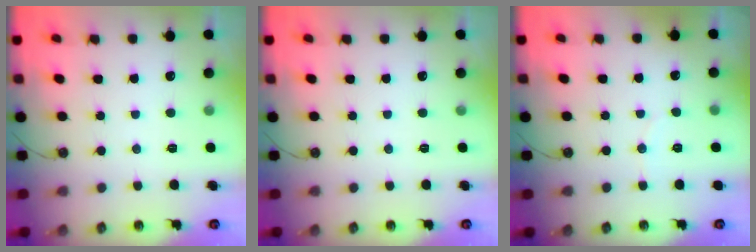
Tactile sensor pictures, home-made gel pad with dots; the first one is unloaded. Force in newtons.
{"total": 0.0}
{"total": 2.3, "press": 2.3, "slide": 0.2}